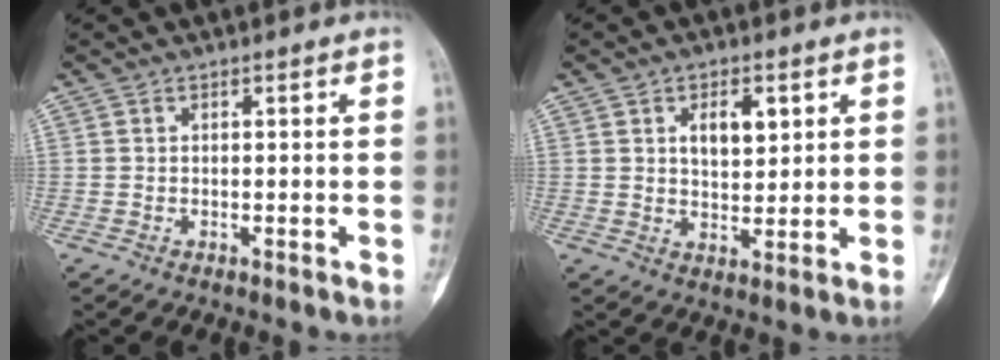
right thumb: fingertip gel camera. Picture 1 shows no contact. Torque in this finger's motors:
{"motor_torque": [0.06, 0.05, 0.04, -0.18, 0.01]}